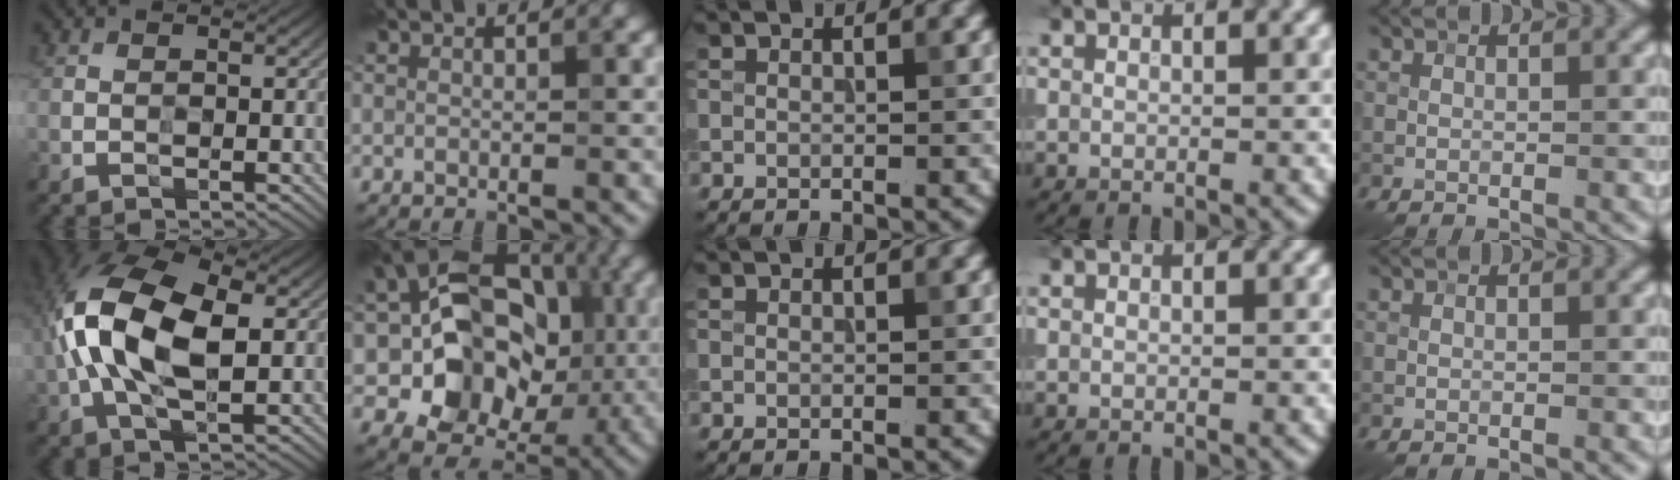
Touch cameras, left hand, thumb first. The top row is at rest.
{"thumb": {"total": 13.6, "force": [0.6, 7.4, 11.4], "torque": [-0.262, 0.023, 0.006]}, "index": {"total": 12.1, "force": [-0.8, 9.4, 7.5], "torque": [-0.098, 0.007, -0.028]}}